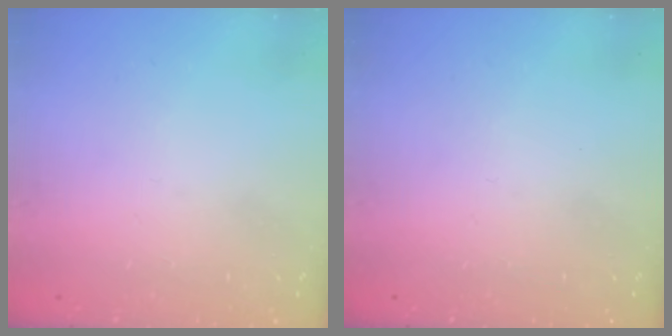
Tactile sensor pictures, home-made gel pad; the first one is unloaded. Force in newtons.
{"total": 0.0}